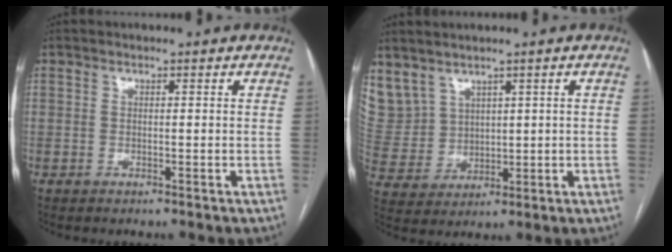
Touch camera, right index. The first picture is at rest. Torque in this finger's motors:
{"motor_torque": [-0.29, 0.44, 0.01, -0.01]}